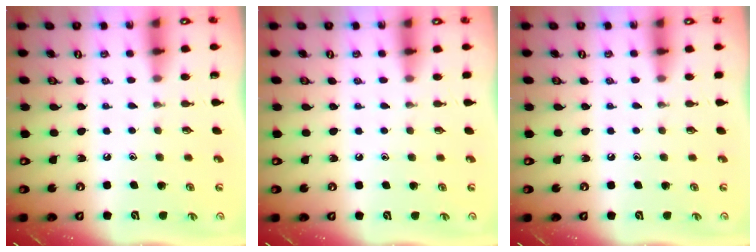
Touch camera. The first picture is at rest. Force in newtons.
{"total": 2.7, "press": 2.6, "slide": 0.4}
{"total": 2.8, "press": 2.7, "slide": 0.4}